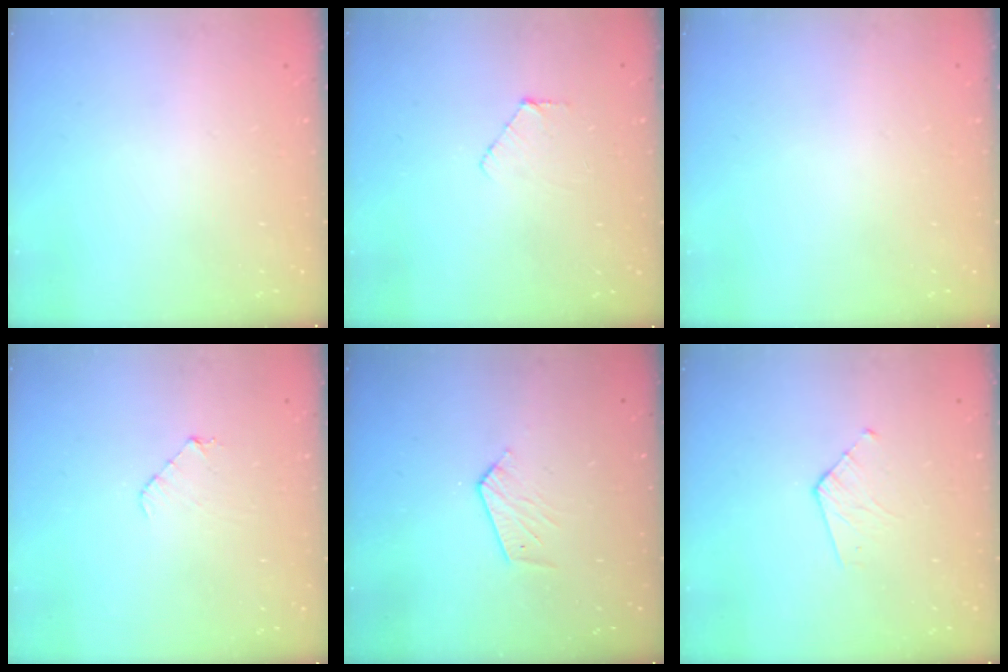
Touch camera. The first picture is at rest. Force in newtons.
{"total": 5.0, "press": 5.0, "slide": 0.5}
{"total": 0.0}
{"total": 4.8, "press": 4.8, "slide": 0.3}
{"total": 4.7, "press": 4.7, "slide": 0.4}
{"total": 3.4, "press": 3.4, "slide": 0.3}